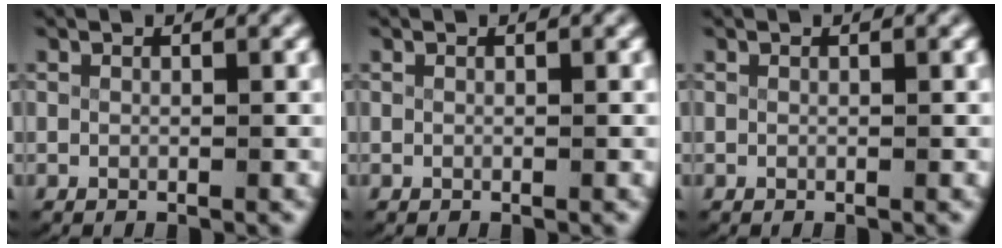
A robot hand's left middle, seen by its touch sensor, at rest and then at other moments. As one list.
[{"total": 0.0}, {"total": 0.0}]